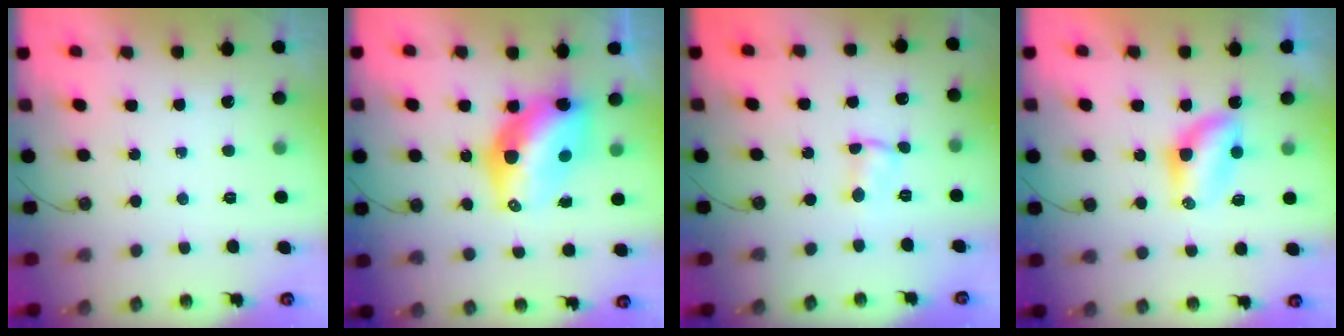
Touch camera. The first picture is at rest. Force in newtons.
{"total": 12.9, "press": 12.8, "slide": 1.0}
{"total": 1.3, "press": 1.2, "slide": 0.4}
{"total": 5.8, "press": 5.7, "slide": 0.7}